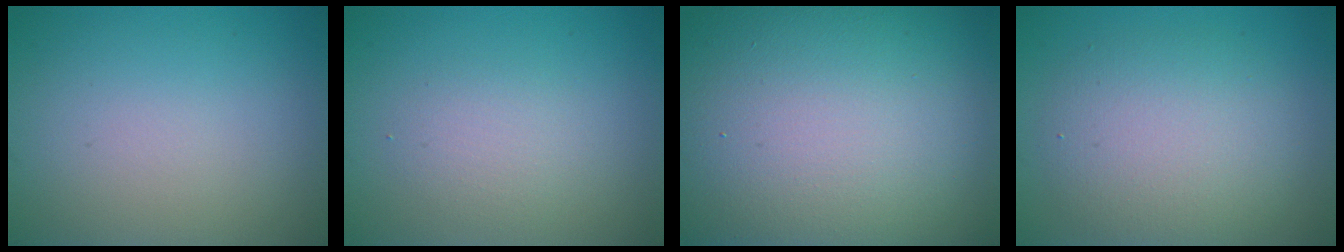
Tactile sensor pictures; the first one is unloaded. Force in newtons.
{"total": 2.0, "press": 2.0, "slide": 0.1}
{"total": 23.0, "press": 23.0, "slide": 1.7}
{"total": 5.3, "press": 5.3, "slide": 0.5}